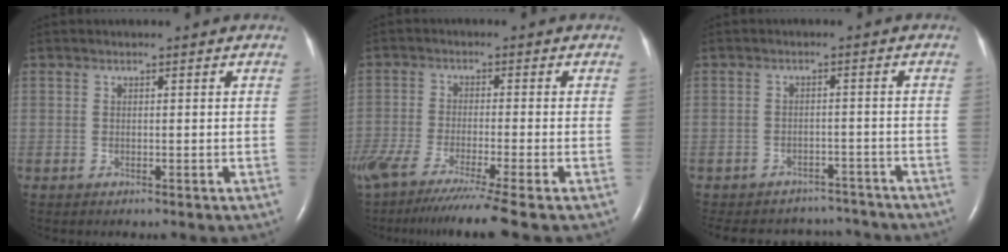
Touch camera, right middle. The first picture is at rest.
{"total": 15.1, "force": [-11.7, -0.8, 9.5], "torque": [-0.173, -0.061, -0.196]}
{"total": 13.9, "force": [-12.6, 5.2, 2.6], "torque": [-0.063, 0.016, -0.153]}